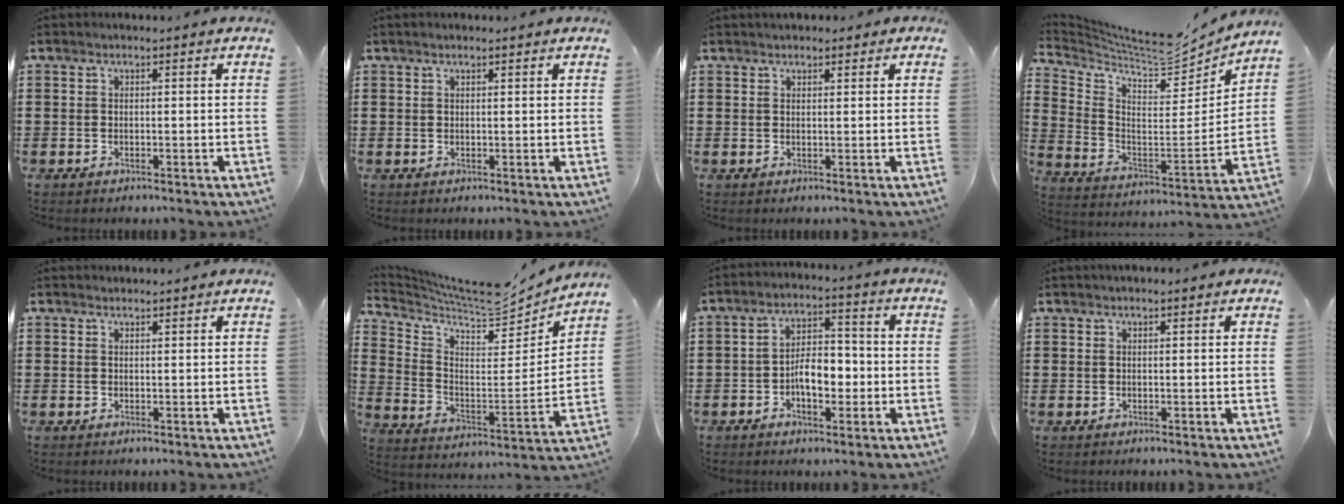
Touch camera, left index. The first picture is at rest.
{"total": 0.9, "force": [0.7, 0.2, 0.6], "torque": [-0.012, 0.002, 0.012]}
{"total": 1.5, "force": [1.3, 0.7, 0.4], "torque": [-0.011, 0.007, 0.025]}
{"total": 6.4, "force": [5.9, 1.2, 2.0], "torque": [-0.074, -0.055, 0.098]}
{"total": 0.9, "force": [0.8, 0.2, 0.0], "torque": [-0.001, 0.000, 0.018]}
{"total": 7.1, "force": [6.5, 1.4, 2.3], "torque": [-0.081, -0.054, 0.110]}
{"total": 5.7, "force": [-1.5, 2.9, 4.6], "torque": [-0.067, 0.004, -0.032]}
{"total": 0.9, "force": [0.7, 0.2, 0.5], "torque": [-0.010, 0.003, 0.012]}